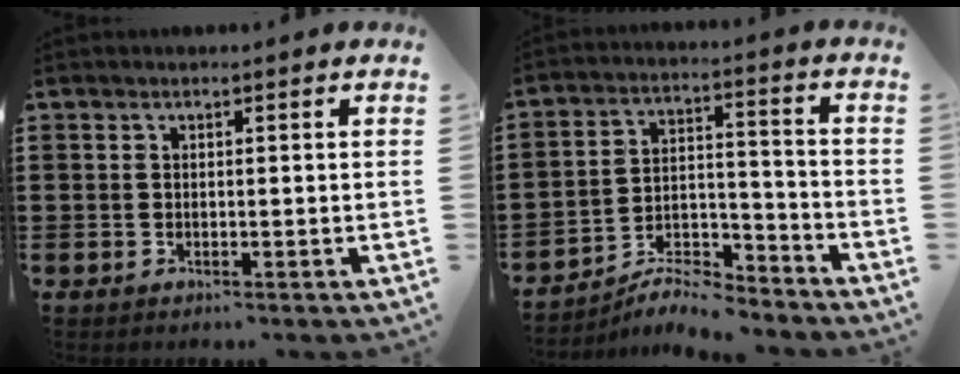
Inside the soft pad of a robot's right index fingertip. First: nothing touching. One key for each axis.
{"total": 8.1, "fx": -7.5, "fy": 1.6, "fz": 2.5, "tx": -0.037, "ty": 0.023, "tz": -0.141}